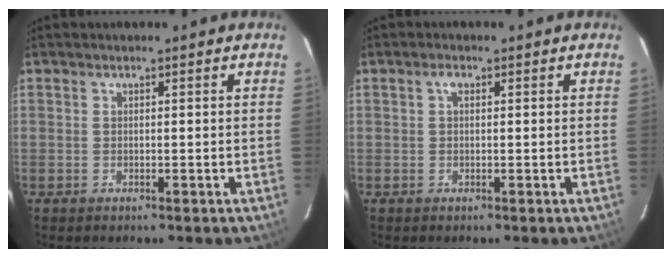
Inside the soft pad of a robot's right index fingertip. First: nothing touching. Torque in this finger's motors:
{"motor_torque": [0.22, 0.05, 0.08, 0.03]}